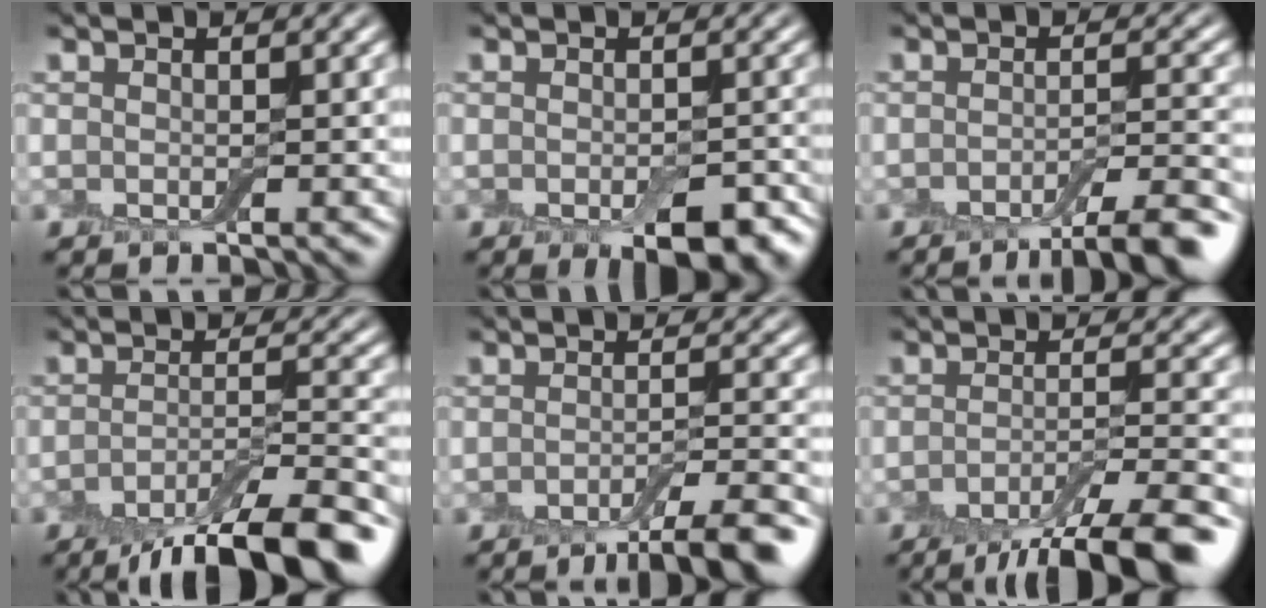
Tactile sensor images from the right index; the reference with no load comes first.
{"total": 4.4, "force": [-2.2, 1.8, 3.4], "torque": [-0.049, -0.003, -0.026]}
{"total": 6.0, "force": [-3.9, 1.5, 4.4], "torque": [-0.056, 0.003, -0.056]}
{"total": 9.6, "force": [-6.5, 2.6, 6.5], "torque": [-0.089, -0.002, -0.108]}
{"total": 6.1, "force": [-3.8, 1.5, 4.5], "torque": [-0.057, 0.003, -0.057]}
{"total": 9.2, "force": [-6.2, 2.2, 6.4], "torque": [-0.084, 0.001, -0.098]}